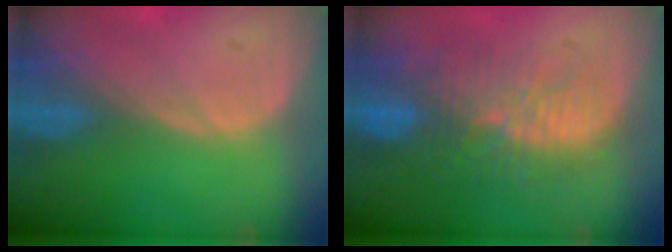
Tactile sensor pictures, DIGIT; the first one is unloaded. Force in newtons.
{"total": 11.3, "press": 9.9, "slide": 5.5}